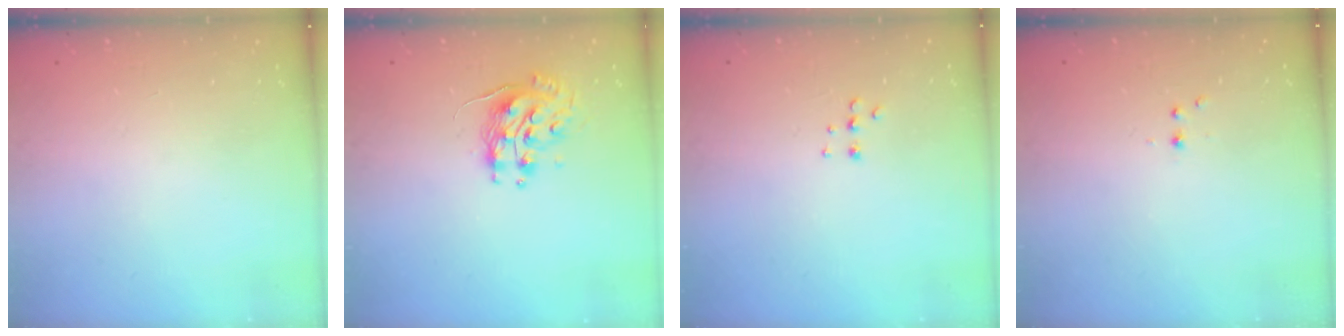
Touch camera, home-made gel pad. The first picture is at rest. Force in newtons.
{"total": 9.7, "press": 9.7, "slide": 0.8}
{"total": 5.1, "press": 5.0, "slide": 0.7}
{"total": 2.2, "press": 1.9, "slide": 1.0}